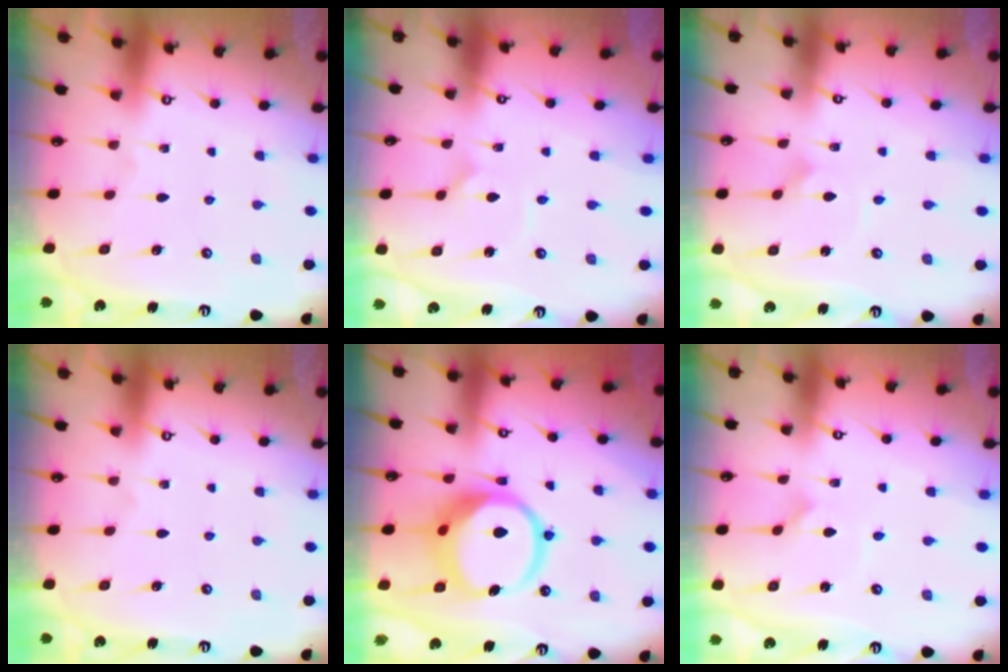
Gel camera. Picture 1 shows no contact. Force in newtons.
{"total": 2.7, "press": 2.7, "slide": 0.4}
{"total": 2.1, "press": 2.1, "slide": 0.0}
{"total": 0.0}
{"total": 14.6, "press": 14.4, "slide": 1.9}
{"total": 2.0, "press": 2.0, "slide": 0.2}